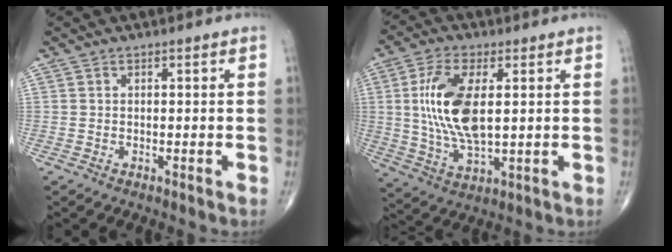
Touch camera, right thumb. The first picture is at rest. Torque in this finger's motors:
{"motor_torque": [1.99, 2.06, 1.74, 0.19, 0.23]}